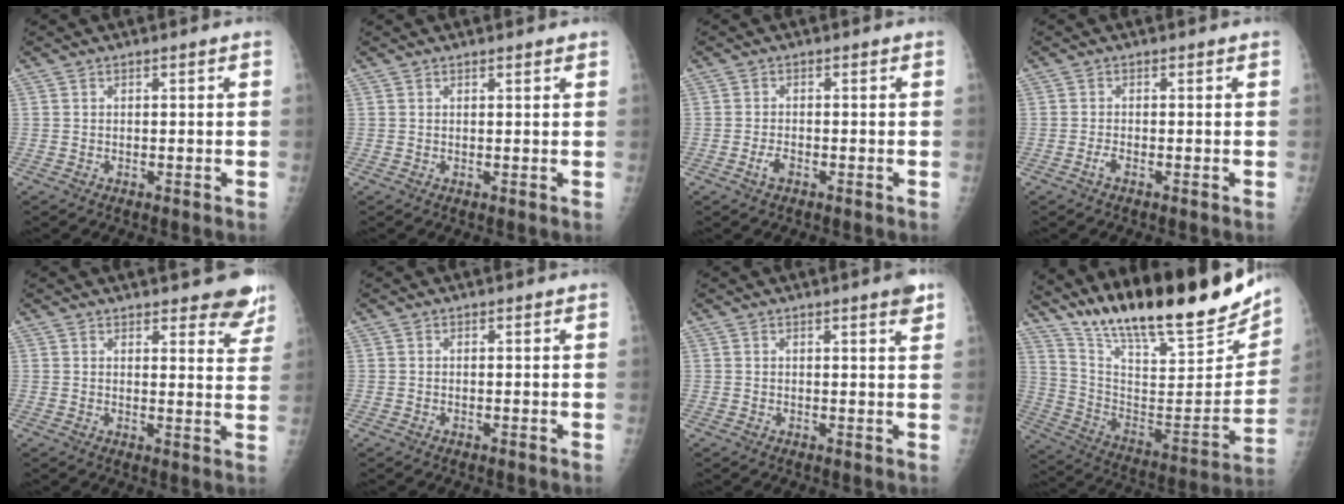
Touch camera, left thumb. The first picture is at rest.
{"total": 1.4, "force": [1.2, 0.4, 0.5], "torque": [-0.002, -0.001, 0.015]}
{"total": 1.9, "force": [-1.0, 1.0, 1.3], "torque": [-0.029, 0.002, -0.020]}
{"total": 1.1, "force": [-0.6, 0.4, 0.8], "torque": [-0.017, 0.000, -0.014]}
{"total": 8.0, "force": [6.9, 2.6, 3.2], "torque": [-0.001, -0.040, 0.069]}
{"total": 0.0}
{"total": 2.6, "force": [1.8, 0.2, 1.9], "torque": [-0.024, -0.010, 0.020]}
{"total": 28.4, "force": [22.7, 6.2, 16.0], "torque": [-0.232, -0.105, 0.358]}